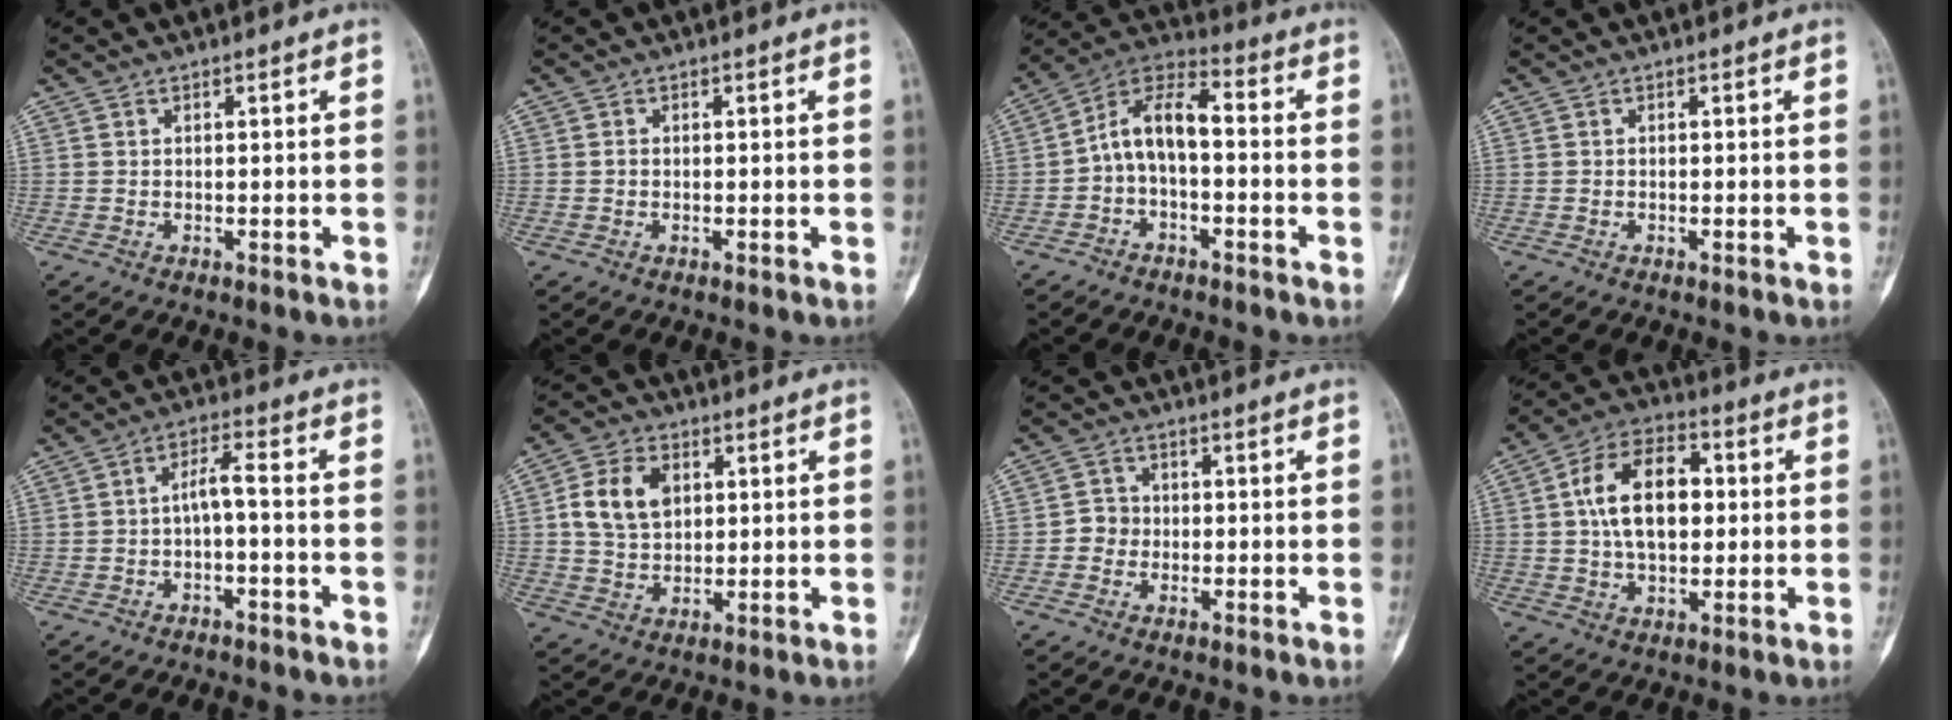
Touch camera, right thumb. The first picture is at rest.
{"total": 0.7, "force": [0.0, 0.6, 0.3], "torque": [-0.004, 0.002, -0.001]}
{"total": 9.5, "force": [-1.2, 5.1, 7.9], "torque": [-0.137, 0.048, -0.036]}
{"total": 0.0}
{"total": 4.1, "force": [-1.4, 1.1, 3.7], "torque": [-0.069, 0.033, -0.027]}
{"total": 9.6, "force": [2.2, 6.9, 6.3], "torque": [-0.104, 0.002, 0.040]}
{"total": 3.2, "force": [-0.7, 3.0, 0.9], "torque": [0.006, 0.011, -0.021]}
{"total": 14.4, "force": [1.6, 8.7, 11.3], "torque": [-0.178, 0.019, 0.021]}